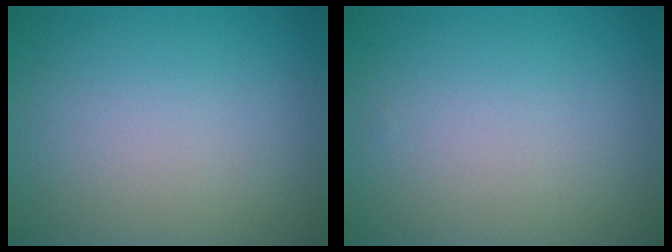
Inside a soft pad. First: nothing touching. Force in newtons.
{"total": 0.0}